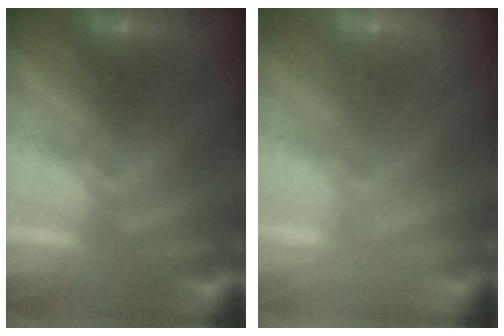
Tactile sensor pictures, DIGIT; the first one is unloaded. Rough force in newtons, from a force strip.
{"total": 2.4}